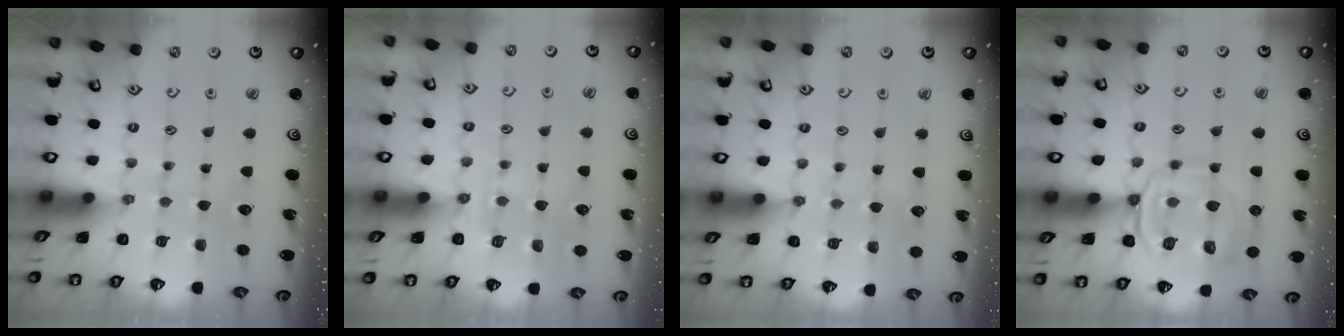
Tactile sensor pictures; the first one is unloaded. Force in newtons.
{"total": 4.9, "press": 4.8, "slide": 1.3}
{"total": 6.2, "press": 6.2, "slide": 0.7}
{"total": 11.7, "press": 11.6, "slide": 1.2}